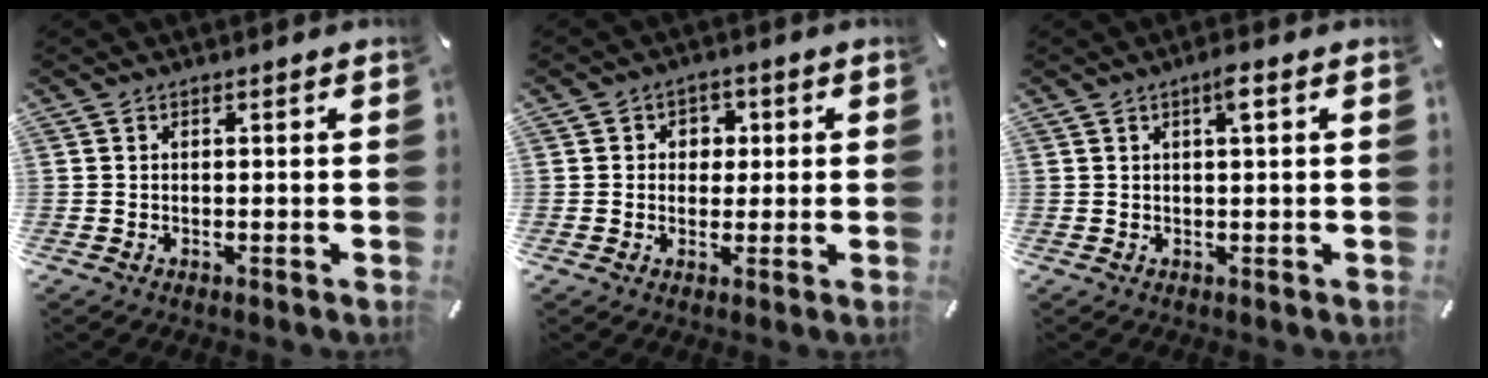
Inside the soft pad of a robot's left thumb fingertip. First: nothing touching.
{"total": 4.1, "force": [0.2, 3.8, 1.5], "torque": [-0.013, 0.004, -0.004]}
{"total": 2.9, "force": [1.0, 0.4, 2.7], "torque": [-0.054, 0.003, 0.015]}